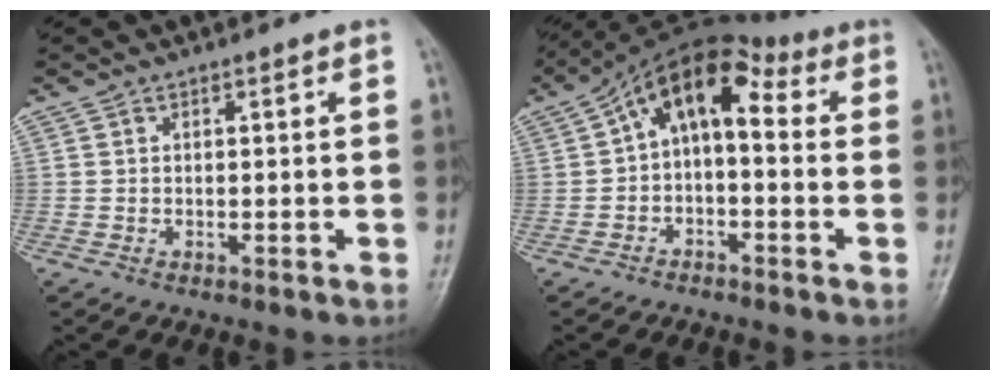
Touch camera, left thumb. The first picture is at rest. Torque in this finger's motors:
{"motor_torque": [0.08, 0.85, 0.16, -0.02, 0.10]}